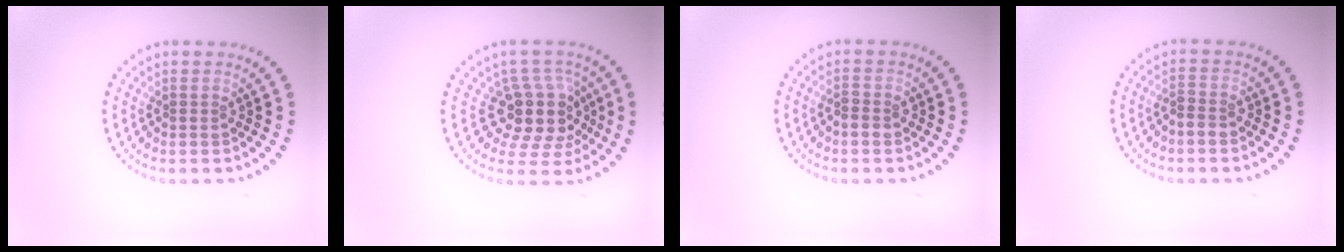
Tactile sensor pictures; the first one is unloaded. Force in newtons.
{"total": 4.5, "press": 3.7, "slide": 2.6}
{"total": 1.4, "press": 1.3, "slide": 0.4}
{"total": 1.4, "press": 1.2, "slide": 0.7}